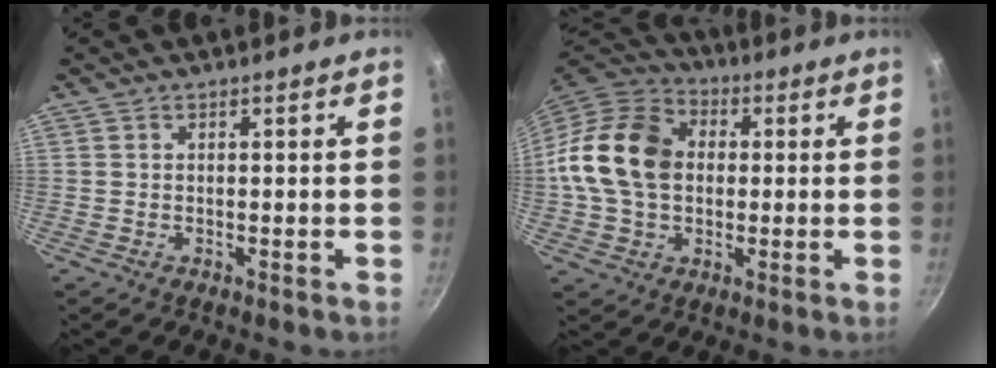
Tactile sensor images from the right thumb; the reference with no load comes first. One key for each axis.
{"total": 16.9, "fx": 0.9, "fy": 12.7, "fz": 11.1, "tx": -0.184, "ty": 0.027, "tz": 0.002}